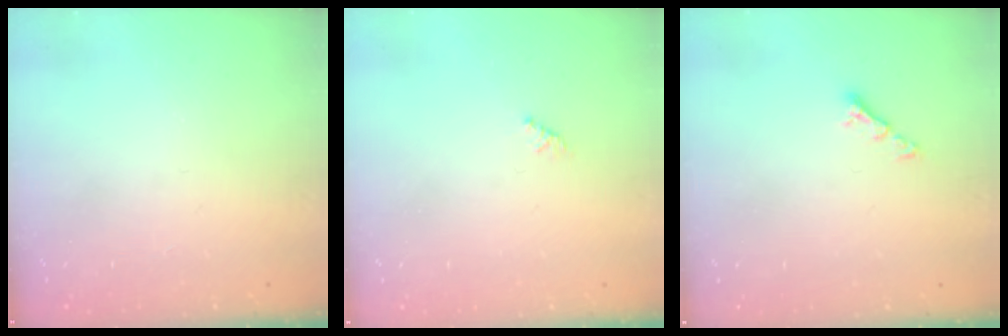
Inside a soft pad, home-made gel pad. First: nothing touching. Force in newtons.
{"total": 1.5, "press": 1.4, "slide": 0.4}
{"total": 4.0, "press": 3.9, "slide": 0.6}